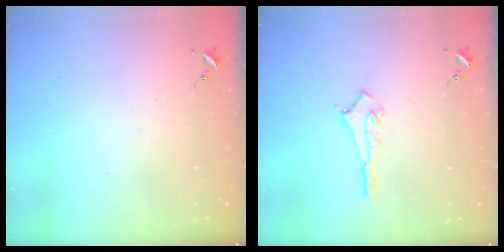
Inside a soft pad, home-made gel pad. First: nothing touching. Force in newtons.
{"total": 3.5, "press": 3.4, "slide": 0.4}